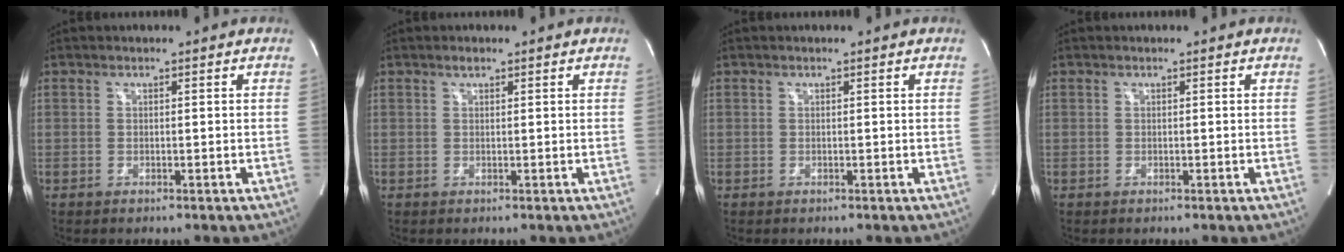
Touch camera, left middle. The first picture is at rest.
{"total": 0.7, "force": [0.6, 0.3, 0.3], "torque": [-0.008, 0.000, 0.010]}
{"total": 0.0}
{"total": 0.0}